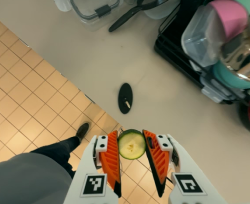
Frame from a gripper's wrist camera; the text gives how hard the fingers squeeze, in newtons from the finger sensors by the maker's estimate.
{"total": 8.5, "left": 8.2, "right": 8.7}